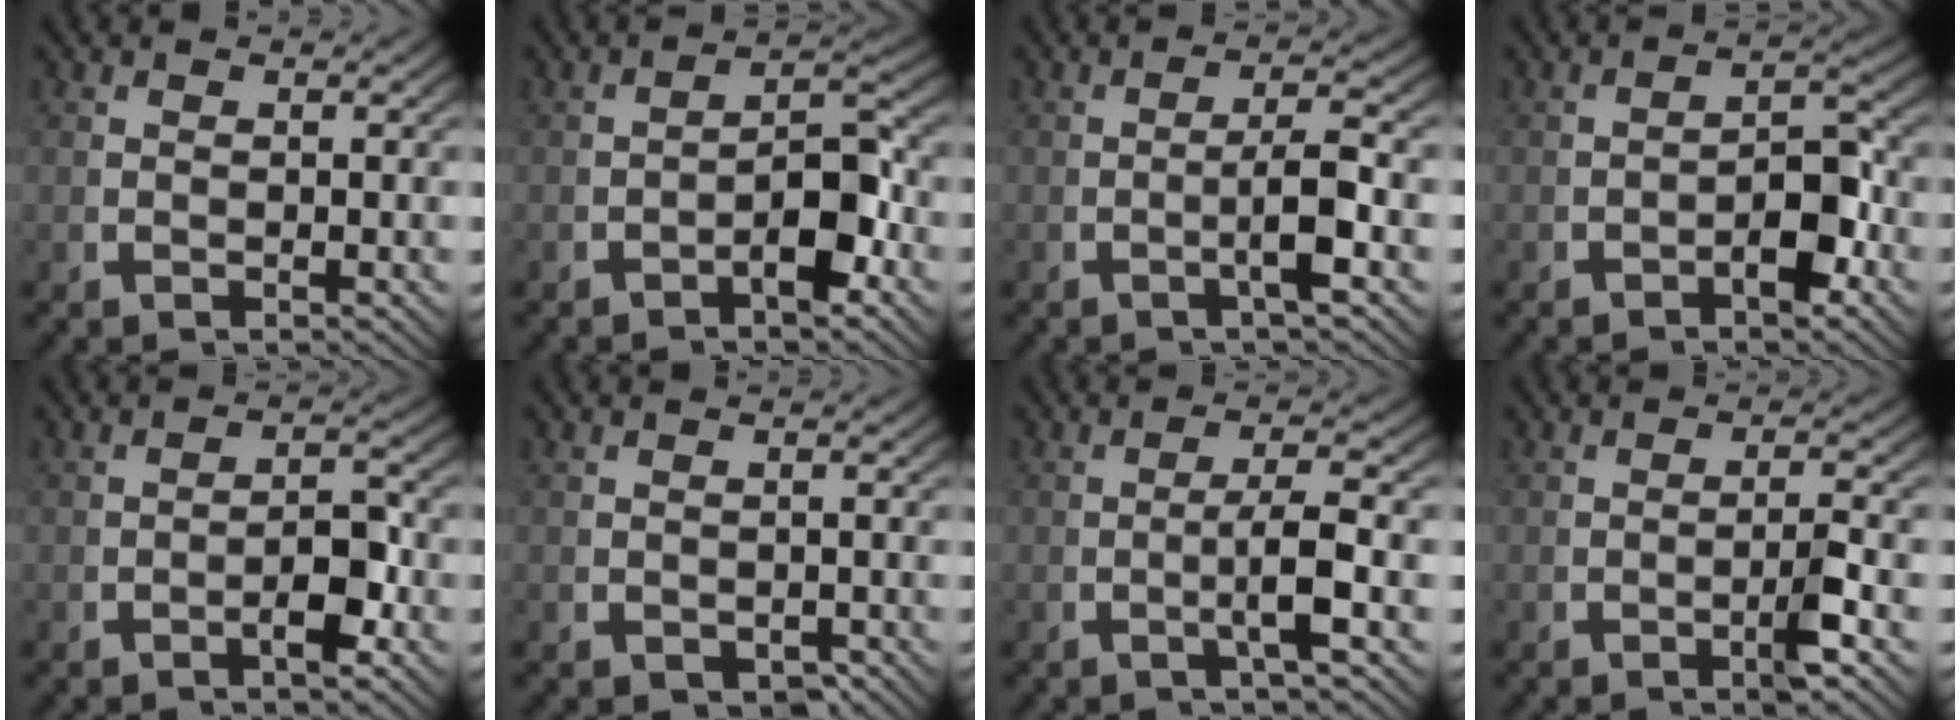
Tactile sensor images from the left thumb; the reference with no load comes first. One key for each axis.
{"total": 4.3, "fx": -1.1, "fy": 1.6, "fz": 3.9, "tx": -0.058, "ty": -0.005, "tz": -0.019}
{"total": 3.6, "fx": -0.6, "fy": 0.6, "fz": 3.5, "tx": -0.067, "ty": 0.001, "tz": -0.013}
{"total": 3.7, "fx": -1.1, "fy": 1.5, "fz": 3.1, "tx": -0.046, "ty": -0.007, "tz": -0.017}
{"total": 3.1, "fx": -0.9, "fy": 1.0, "fz": 2.8, "tx": -0.043, "ty": -0.006, "tz": -0.014}
{"total": 1.6, "fx": -0.9, "fy": 1.1, "fz": 0.8, "tx": -0.011, "ty": -0.012, "tz": -0.009}
{"total": 3.7, "fx": -0.5, "fy": 0.6, "fz": 3.6, "tx": -0.074, "ty": 0.000, "tz": -0.012}
{"total": 2.5, "fx": -0.8, "fy": 0.3, "fz": 2.3, "tx": -0.038, "ty": 0.002, "tz": -0.016}